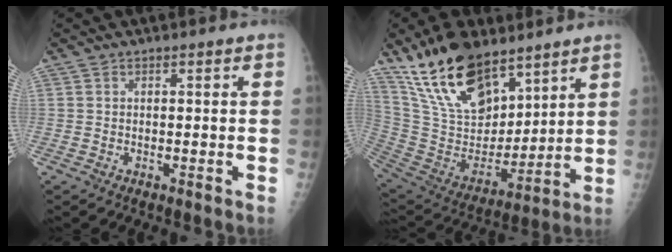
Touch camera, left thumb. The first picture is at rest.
{"total": 20.9, "force": [14.6, 9.7, 11.4], "torque": [-0.173, -0.066, 0.281]}